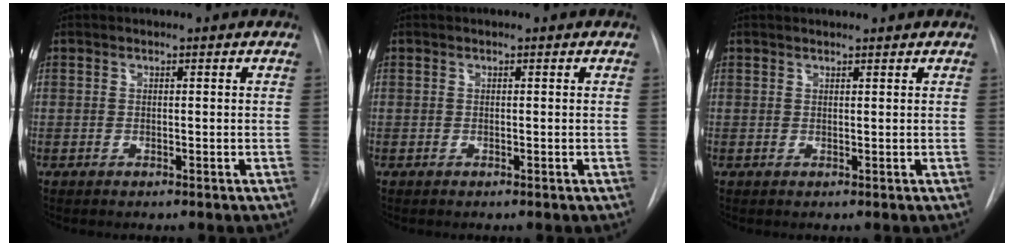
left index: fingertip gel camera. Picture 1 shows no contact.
{"total": 1.7, "force": [-1.6, -0.2, -0.3], "torque": [0.006, -0.005, -0.025]}
{"total": 0.6, "force": [-0.5, -0.3, -0.1], "torque": [0.001, 0.005, -0.003]}